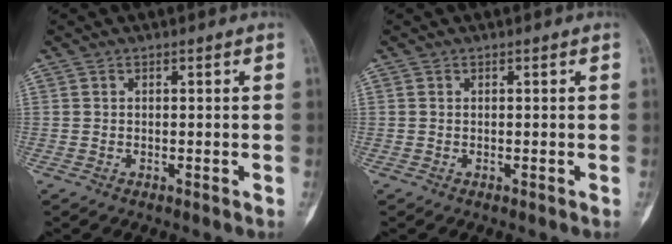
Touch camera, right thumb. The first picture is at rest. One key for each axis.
{"total": 0.0}